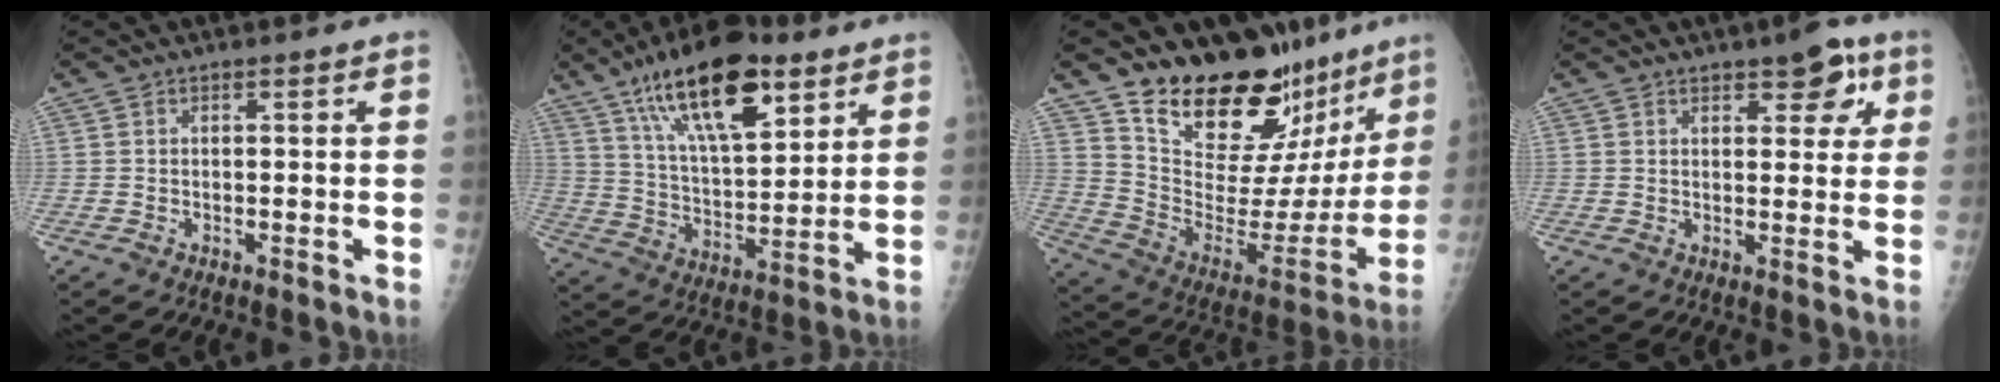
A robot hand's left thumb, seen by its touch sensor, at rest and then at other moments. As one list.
[{"total": 20.8, "force": [12.0, 8.3, 14.8], "torque": [-0.221, -0.045, 0.212]}, {"total": 25.4, "force": [20.5, 10.6, 10.6], "torque": [-0.118, -0.133, 0.307]}, {"total": 7.1, "force": [3.6, 3.3, 5.2], "torque": [-0.034, -0.011, 0.039]}]